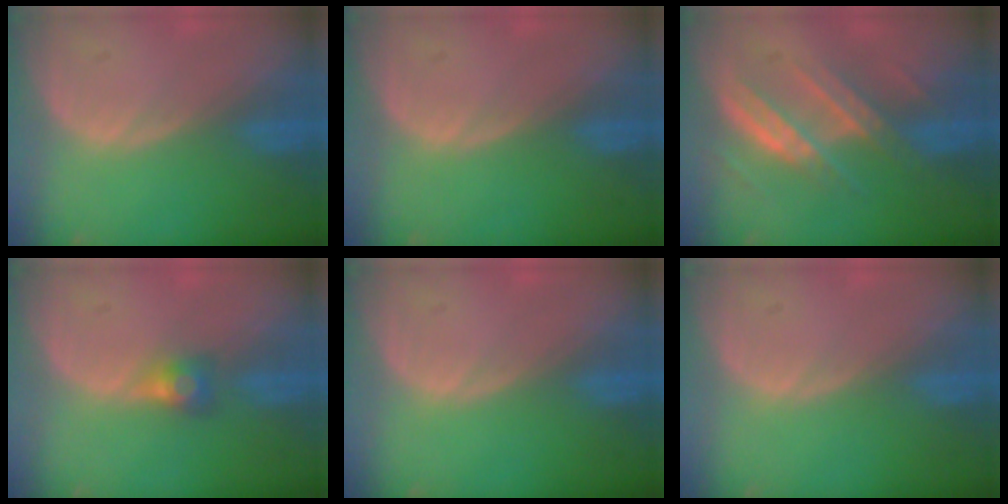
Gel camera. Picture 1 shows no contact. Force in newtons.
{"total": 0.0}
{"total": 7.1, "press": 6.9, "slide": 1.8}
{"total": 2.7, "press": 2.5, "slide": 0.9}
{"total": 0.0}
{"total": 0.0}